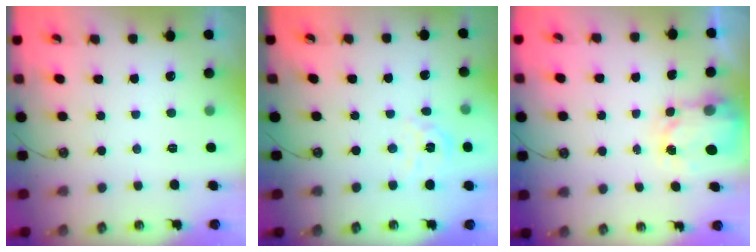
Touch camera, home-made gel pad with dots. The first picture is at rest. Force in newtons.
{"total": 4.9, "press": 4.9, "slide": 0.5}
{"total": 4.4, "press": 4.4, "slide": 0.2}